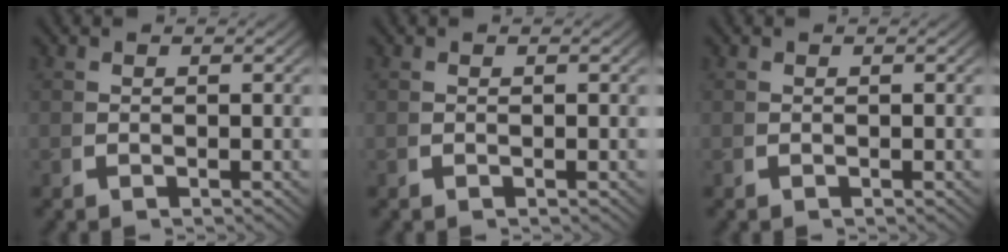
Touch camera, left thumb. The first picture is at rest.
{"total": 0.0}
{"total": 0.0}